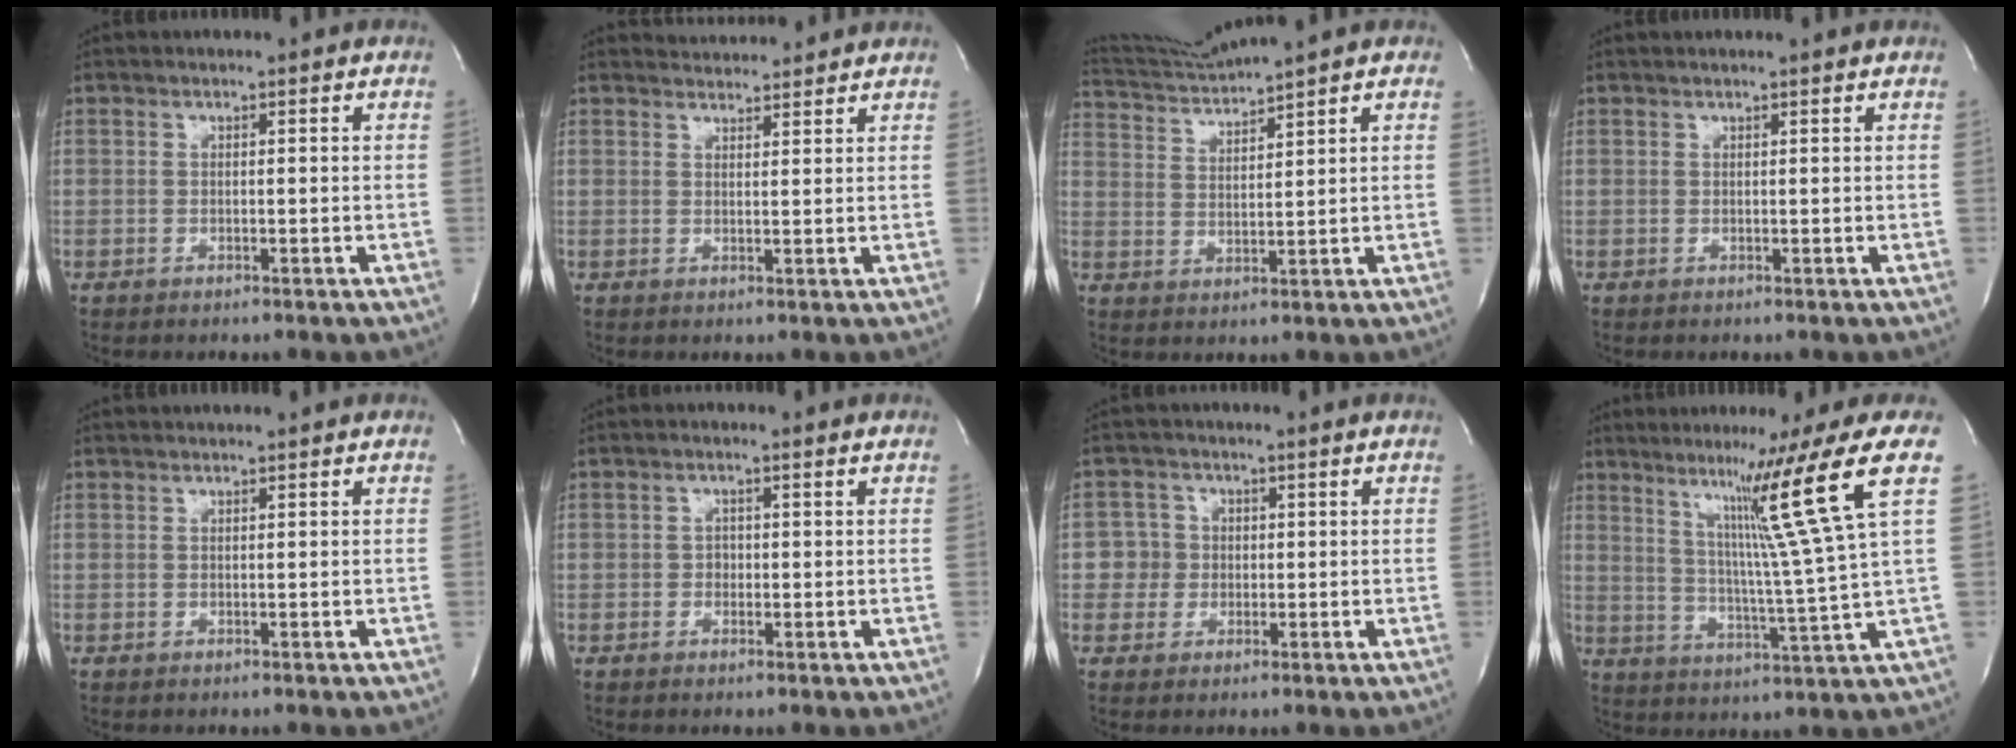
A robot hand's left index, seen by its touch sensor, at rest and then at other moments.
{"total": 4.2, "force": [4.1, 0.4, 0.0], "torque": [-0.011, 0.013, 0.057]}
{"total": 7.1, "force": [6.7, -1.7, 1.5], "torque": [-0.040, 0.008, 0.131]}
{"total": 2.9, "force": [2.7, -0.1, 1.0], "torque": [-0.015, 0.015, 0.029]}
{"total": 1.5, "force": [1.4, -0.3, 0.3], "torque": [-0.004, 0.013, 0.024]}
{"total": 0.9, "force": [-0.2, 0.8, 0.4], "torque": [-0.003, -0.001, -0.006]}
{"total": 3.3, "force": [-0.1, 3.3, -0.1], "torque": [0.014, 0.004, -0.002]}
{"total": 14.6, "force": [7.1, -4.6, 11.9], "torque": [-0.167, -0.039, 0.103]}